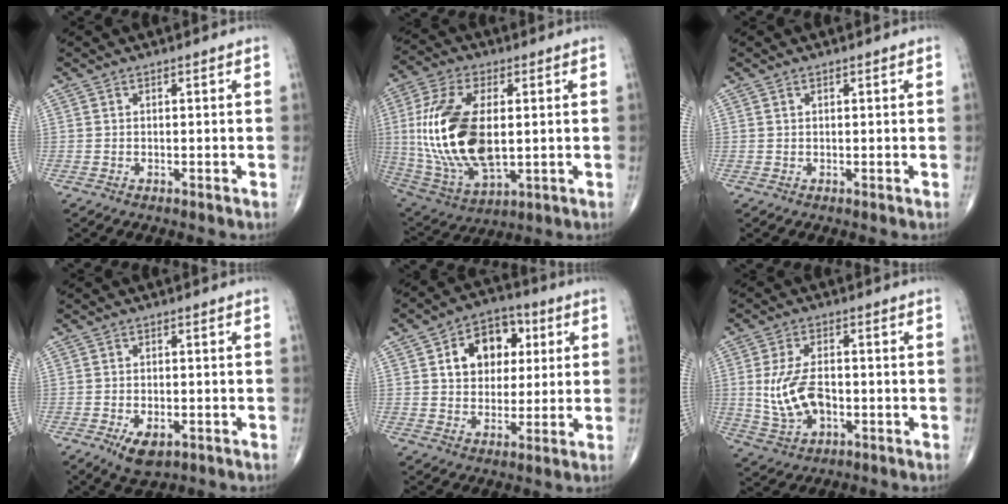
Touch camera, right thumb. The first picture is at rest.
{"total": 21.2, "force": [1.1, 10.7, 18.3], "torque": [-0.385, -0.015, 0.030]}
{"total": 0.0}
{"total": 5.4, "force": [-2.4, 2.8, 3.9], "torque": [-0.064, -0.001, -0.033]}
{"total": 12.2, "force": [3.3, 9.0, 7.5], "torque": [-0.068, 0.004, 0.050]}
{"total": 10.0, "force": [-0.8, 5.8, 8.2], "torque": [-0.156, 0.003, -0.008]}